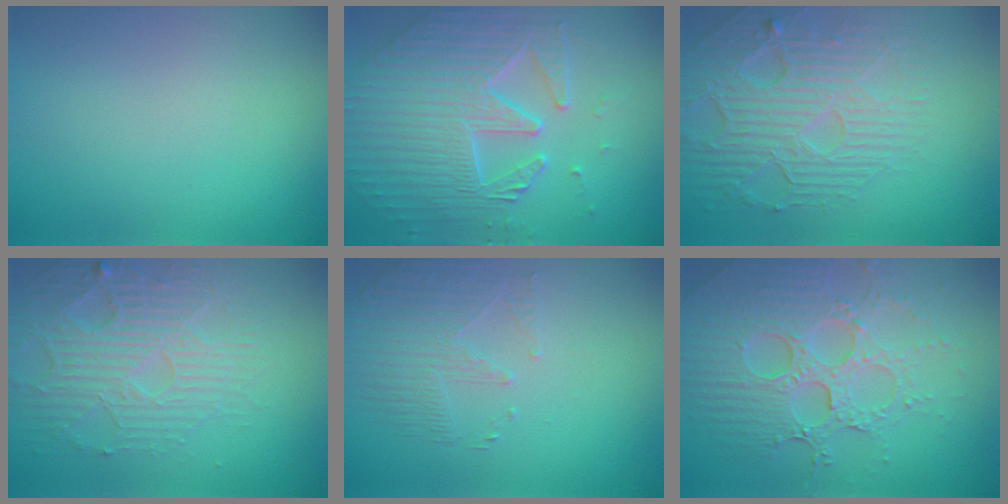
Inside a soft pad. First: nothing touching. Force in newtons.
{"total": 5.8, "press": 5.3, "slide": 2.5}
{"total": 6.7, "press": 4.9, "slide": 4.5}
{"total": 4.7, "press": 4.1, "slide": 2.3}
{"total": 1.9, "press": 1.5, "slide": 1.2}
{"total": 7.6, "press": 5.6, "slide": 5.1}